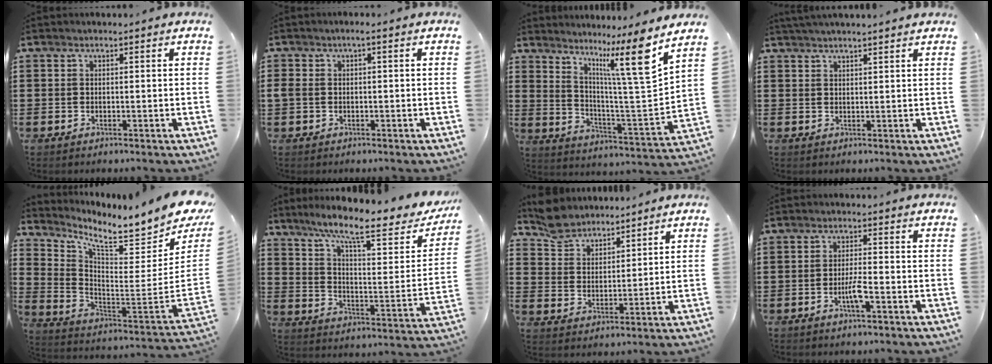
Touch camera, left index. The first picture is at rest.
{"total": 1.7, "force": [-0.7, 0.8, 1.4], "torque": [-0.041, -0.005, -0.019]}
{"total": 13.1, "force": [8.8, -0.2, 9.8], "torque": [-0.172, -0.065, 0.127]}
{"total": 1.9, "force": [1.9, 0.0, 0.4], "torque": [-0.011, 0.002, 0.037]}
{"total": 8.5, "force": [7.0, 0.6, 4.8], "torque": [-0.105, -0.077, 0.109]}
{"total": 11.9, "force": [9.2, 1.7, 7.4], "torque": [-0.150, -0.052, 0.149]}
{"total": 5.4, "force": [5.0, 2.1, 0.2], "torque": [-0.026, -0.008, 0.096]}
{"total": 3.4, "force": [-1.4, 0.4, 3.0], "torque": [-0.060, -0.001, -0.028]}